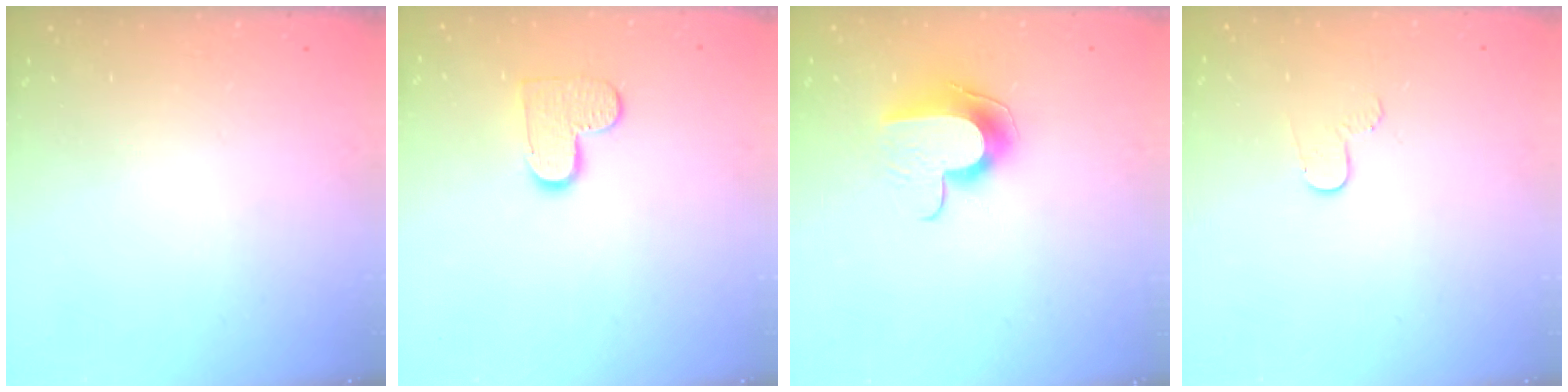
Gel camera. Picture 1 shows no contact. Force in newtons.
{"total": 9.2, "press": 9.1, "slide": 0.6}
{"total": 9.9, "press": 9.9, "slide": 0.3}
{"total": 4.9, "press": 4.8, "slide": 0.4}